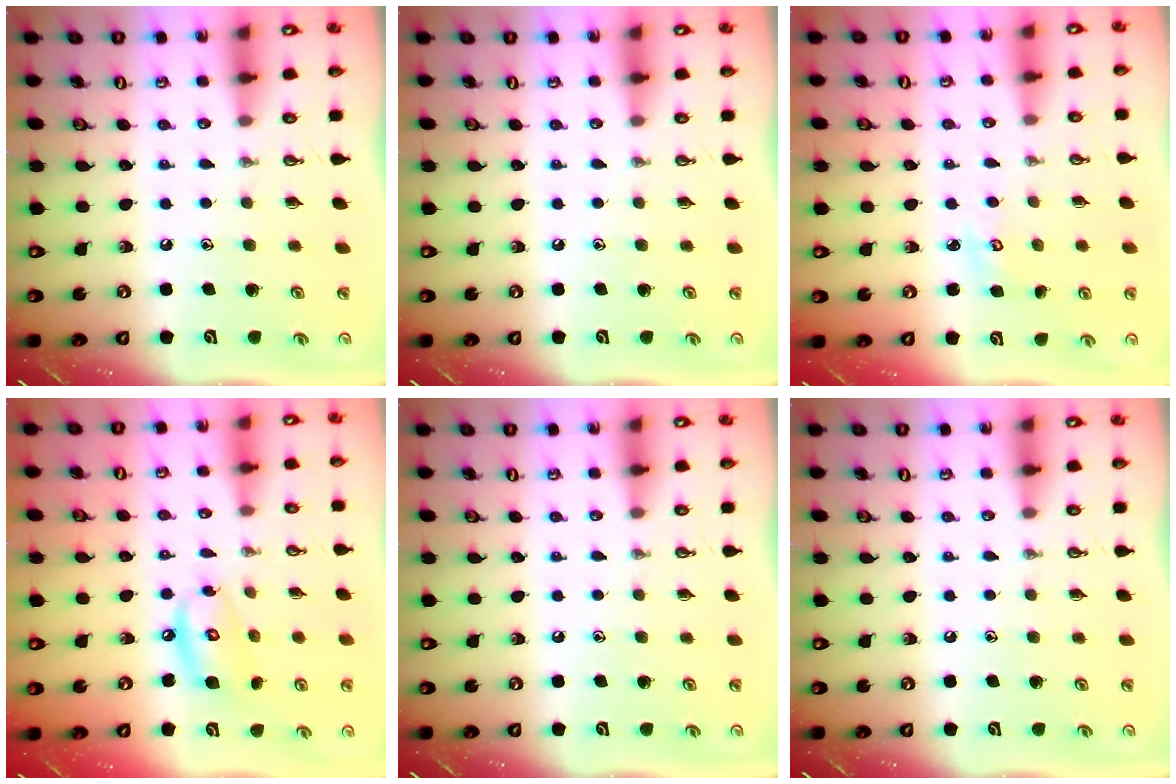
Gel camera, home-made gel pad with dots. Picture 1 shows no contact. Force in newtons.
{"total": 0.0}
{"total": 2.3, "press": 2.3, "slide": 0.2}
{"total": 10.5, "press": 10.5, "slide": 1.1}
{"total": 0.0}
{"total": 0.0}